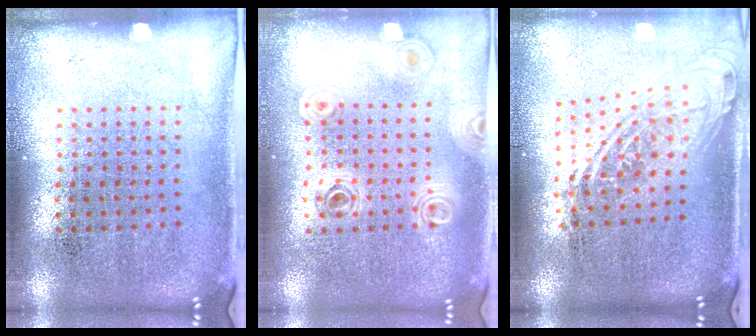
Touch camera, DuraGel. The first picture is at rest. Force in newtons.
{"total": 0.9, "press": 0.9, "slide": 0.1}
{"total": 1.9, "press": 1.5, "slide": 1.2}